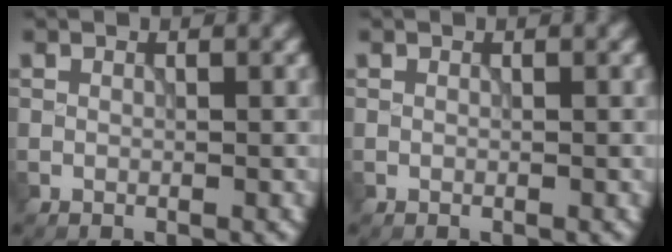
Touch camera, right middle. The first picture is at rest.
{"total": 0.0}